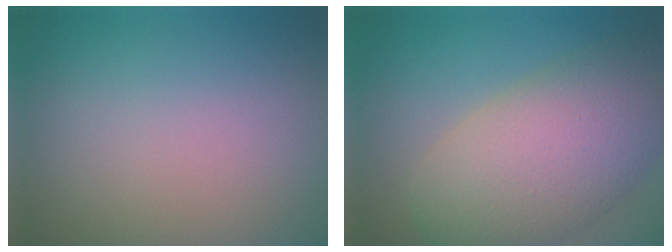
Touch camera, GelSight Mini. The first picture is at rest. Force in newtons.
{"total": 10.1, "press": 10.0, "slide": 0.7}